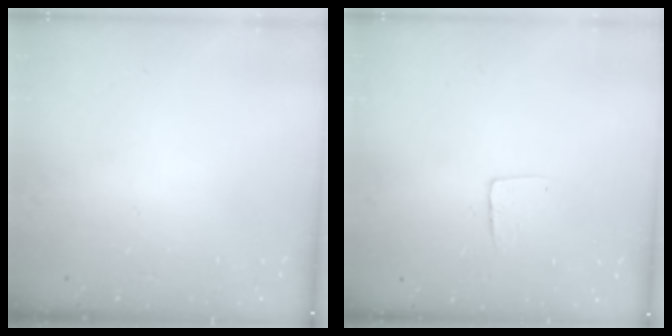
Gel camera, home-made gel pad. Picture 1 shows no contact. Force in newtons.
{"total": 5.3, "press": 5.3, "slide": 0.4}